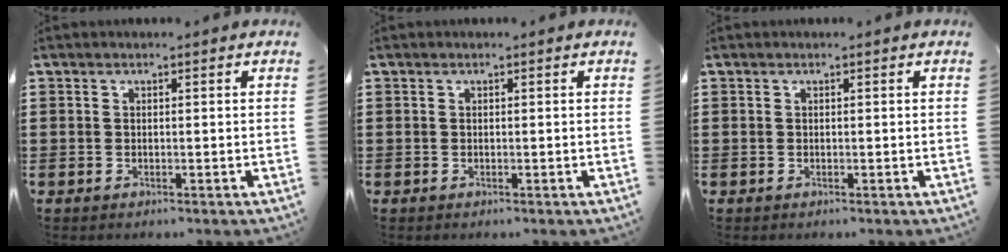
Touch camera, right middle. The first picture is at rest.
{"total": 0.0}
{"total": 0.0}